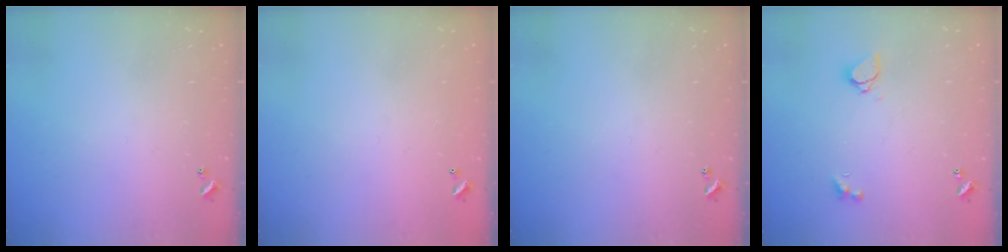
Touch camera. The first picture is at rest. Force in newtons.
{"total": 2.8, "press": 2.8, "slide": 0.1}
{"total": 0.0}
{"total": 1.6, "press": 1.5, "slide": 0.5}